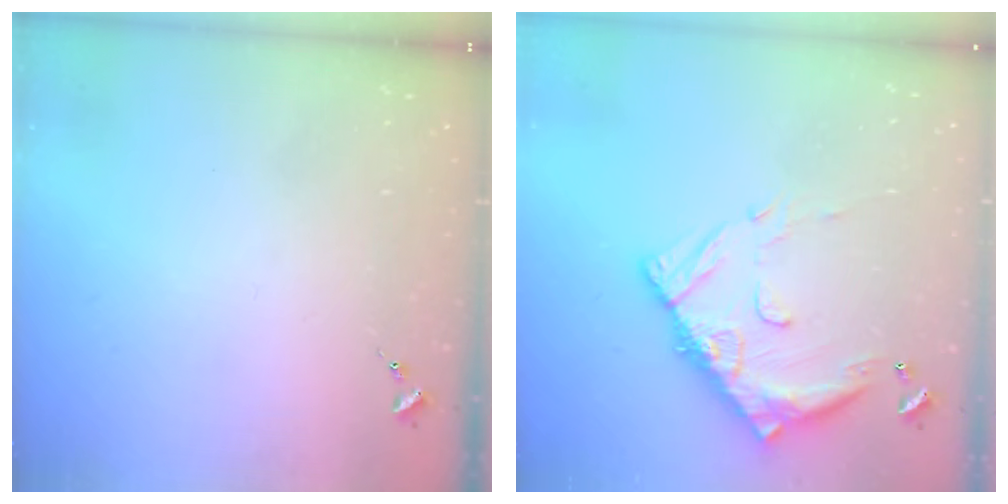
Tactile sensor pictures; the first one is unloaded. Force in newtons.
{"total": 14.4, "press": 14.4, "slide": 1.3}